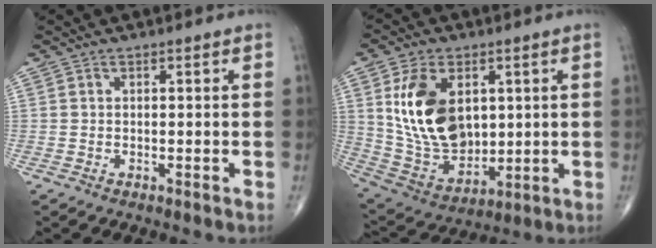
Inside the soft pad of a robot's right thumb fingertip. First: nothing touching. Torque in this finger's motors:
{"motor_torque": [-0.10, 0.84, 1.32, 0.93, 0.19]}